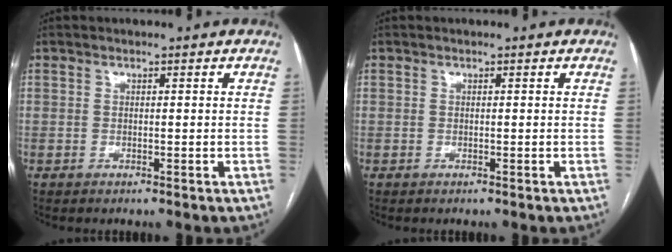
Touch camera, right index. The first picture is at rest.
{"total": 0.0}